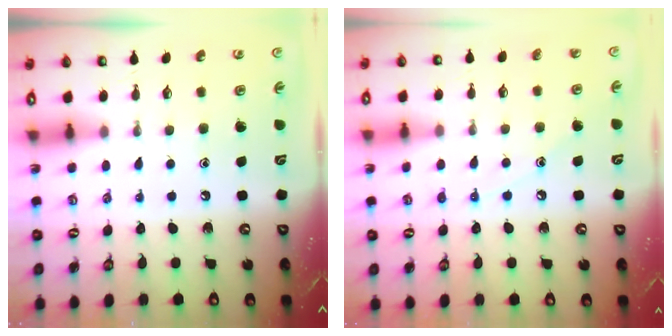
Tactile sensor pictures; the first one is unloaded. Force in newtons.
{"total": 7.1, "press": 7.1, "slide": 0.4}